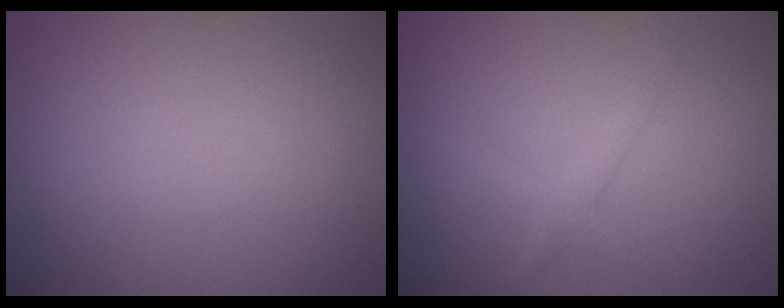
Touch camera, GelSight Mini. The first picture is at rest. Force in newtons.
{"total": 1.7, "press": 1.7, "slide": 0.1}